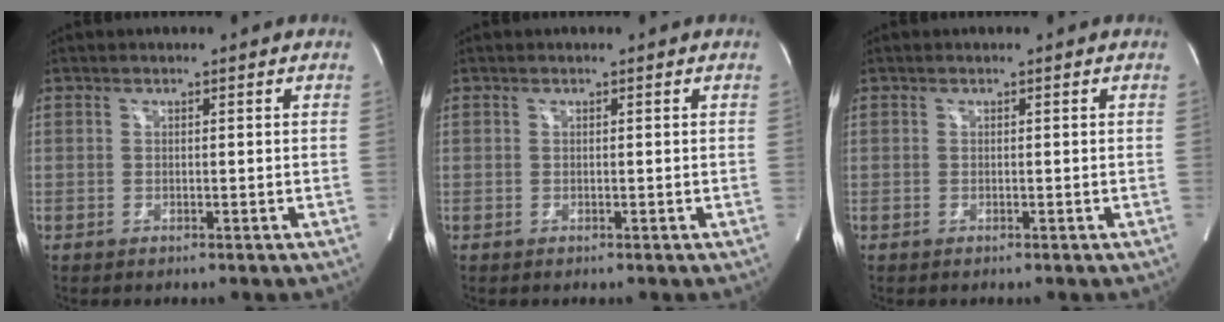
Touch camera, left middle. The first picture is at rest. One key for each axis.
{"total": 0.0}
{"total": 0.0}